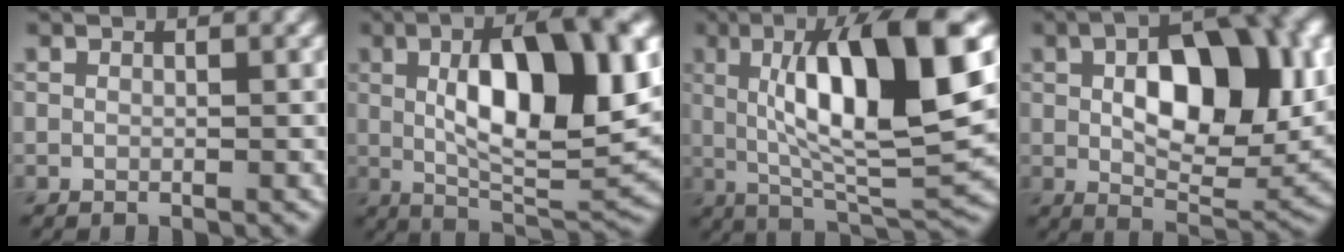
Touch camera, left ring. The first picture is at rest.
{"total": 12.7, "force": [2.3, 4.4, 11.7], "torque": [-0.179, 0.011, 0.034]}
{"total": 12.6, "force": [2.7, 2.8, 12.0], "torque": [-0.180, 0.005, 0.046]}
{"total": 11.6, "force": [2.0, 5.8, 9.8], "torque": [-0.139, 0.013, 0.031]}